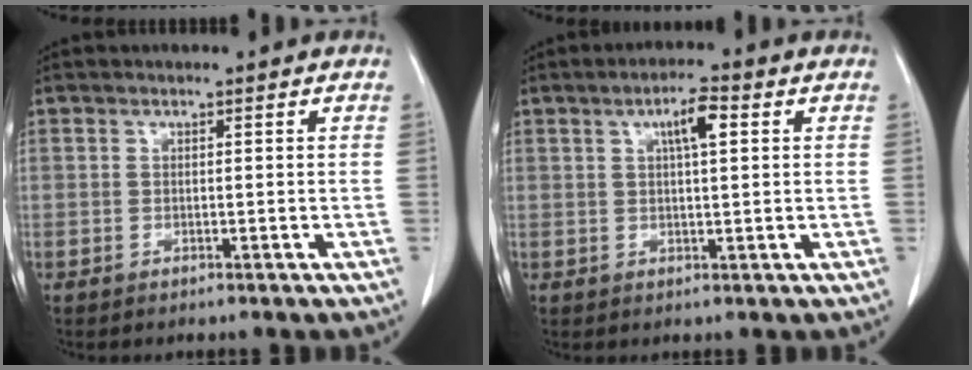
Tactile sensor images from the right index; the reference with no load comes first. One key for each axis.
{"total": 4.5, "fx": 1.6, "fy": 0.8, "fz": 4.1, "tx": -0.074, "ty": 0.007, "tz": 0.027}